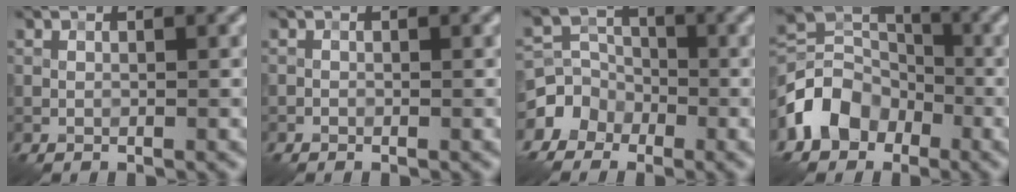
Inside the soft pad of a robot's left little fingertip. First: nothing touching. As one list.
[{"total": 0.0}, {"total": 4.5, "force": [-2.9, 3.5, 0.6], "torque": [0.015, 0.009, -0.067]}, {"total": 6.1, "force": [-2.8, 4.8, 2.5], "torque": [-0.040, 0.001, -0.065]}]